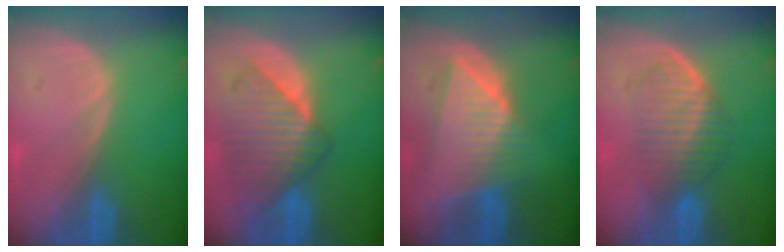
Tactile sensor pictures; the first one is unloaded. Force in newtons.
{"total": 8.6, "press": 8.1, "slide": 2.7}
{"total": 9.1, "press": 8.1, "slide": 4.1}
{"total": 6.0, "press": 5.9, "slide": 1.1}